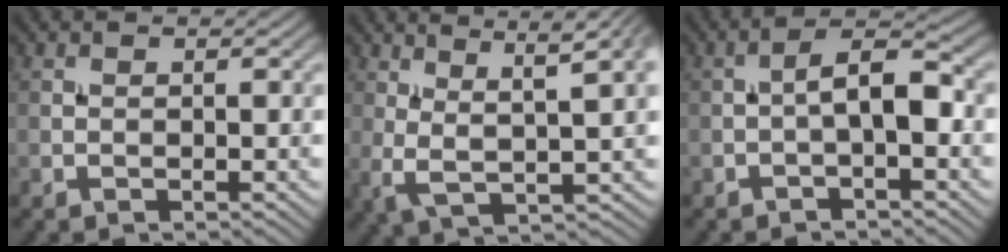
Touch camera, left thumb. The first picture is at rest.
{"total": 9.1, "force": [3.3, 2.2, 8.2], "torque": [-0.153, 0.013, 0.066]}
{"total": 4.0, "force": [-1.0, 1.2, 3.7], "torque": [-0.063, 0.018, -0.026]}